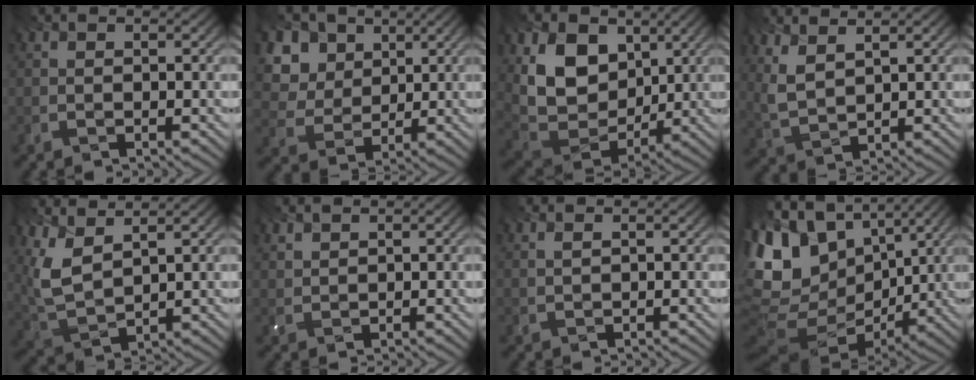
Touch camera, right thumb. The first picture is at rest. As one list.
[{"total": 10.8, "force": [4.4, 8.6, 4.8], "torque": [-0.170, 0.021, 0.097]}, {"total": 11.5, "force": [2.9, 8.5, 7.2], "torque": [-0.173, -0.001, 0.048]}, {"total": 4.6, "force": [3.4, 1.5, 2.8], "torque": [-0.079, 0.003, 0.072]}, {"total": 7.5, "force": [4.0, 3.3, 5.4], "torque": [-0.152, 0.007, 0.084]}, {"total": 1.4, "force": [1.2, 0.6, 0.4], "torque": [-0.010, 0.004, 0.029]}, {"total": 0.6, "force": [0.4, 0.1, 0.4], "torque": [-0.001, -0.001, 0.004]}, {"total": 15.3, "force": [2.4, 10.8, 10.6], "torque": [-0.230, -0.004, 0.056]}]